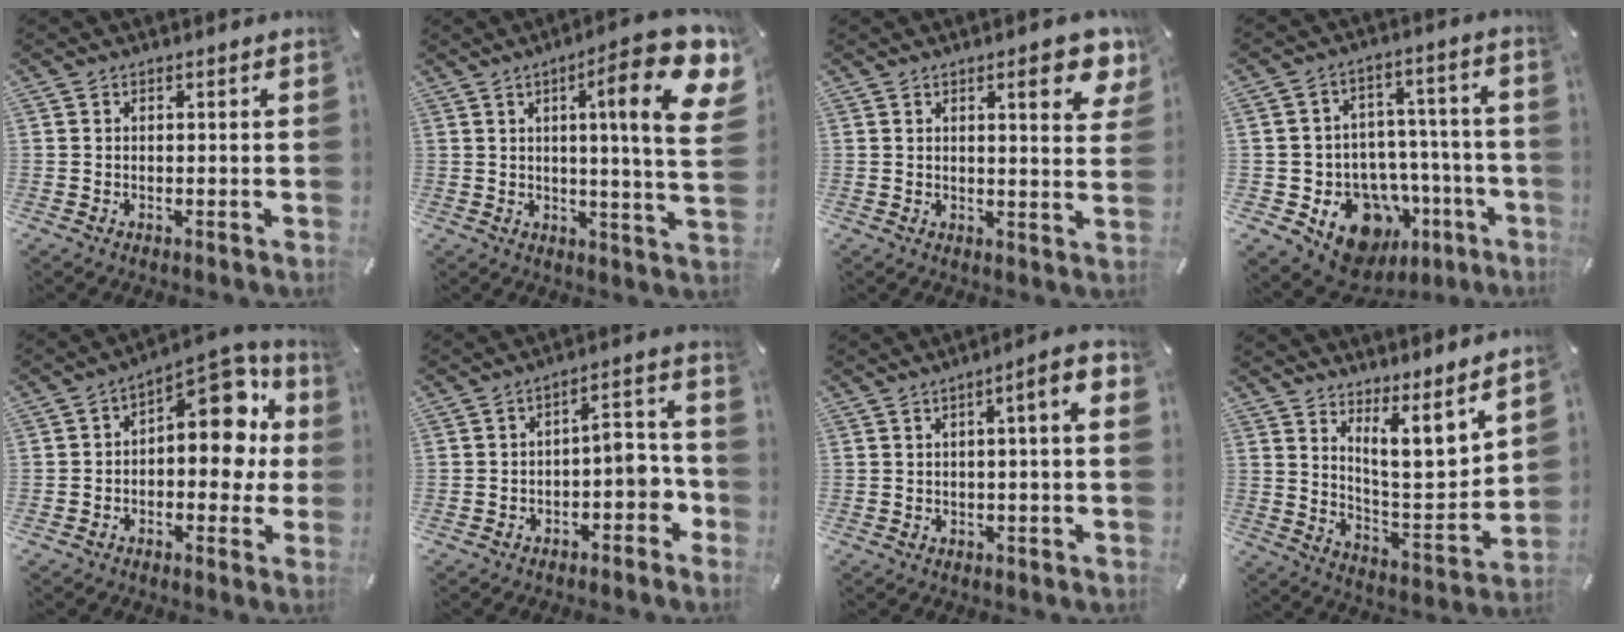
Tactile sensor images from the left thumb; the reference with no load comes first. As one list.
[{"total": 20.5, "force": [7.2, 3.6, 18.9], "torque": [-0.275, -0.039, 0.091]}, {"total": 9.0, "force": [4.7, 2.3, 7.3], "torque": [-0.099, -0.021, 0.072]}, {"total": 14.8, "force": [-7.5, 10.8, 6.9], "torque": [-0.079, 0.041, -0.114]}, {"total": 14.9, "force": [4.3, 8.7, 11.3], "torque": [-0.134, -0.041, 0.073]}, {"total": 7.5, "force": [-2.8, 4.6, 5.2], "torque": [-0.053, 0.005, -0.055]}, {"total": 5.9, "force": [0.6, 0.8, 5.8], "torque": [-0.088, -0.004, 0.006]}, {"total": 11.2, "force": [8.0, 3.2, 7.1], "torque": [-0.104, -0.067, 0.139]}]